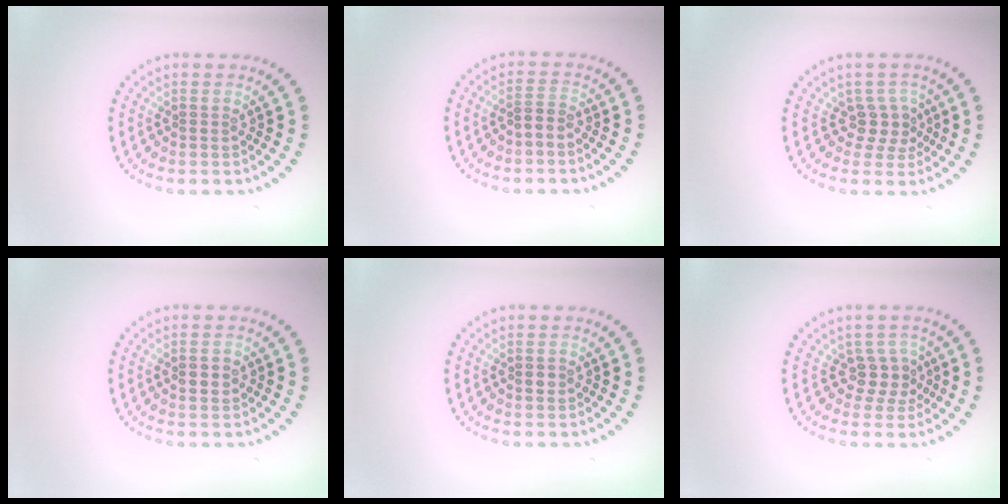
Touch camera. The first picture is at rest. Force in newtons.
{"total": 1.3, "press": 1.0, "slide": 0.8}
{"total": 2.3, "press": 1.7, "slide": 1.5}
{"total": 1.1, "press": 1.1, "slide": 0.1}
{"total": 0.7, "press": 0.6, "slide": 0.2}
{"total": 2.2, "press": 1.7, "slide": 1.4}